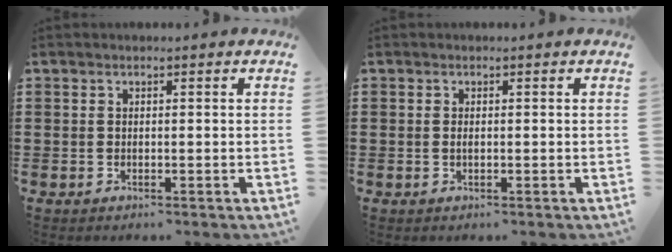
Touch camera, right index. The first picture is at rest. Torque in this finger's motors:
{"motor_torque": [1.01, 1.13, 0.08, 0.04]}